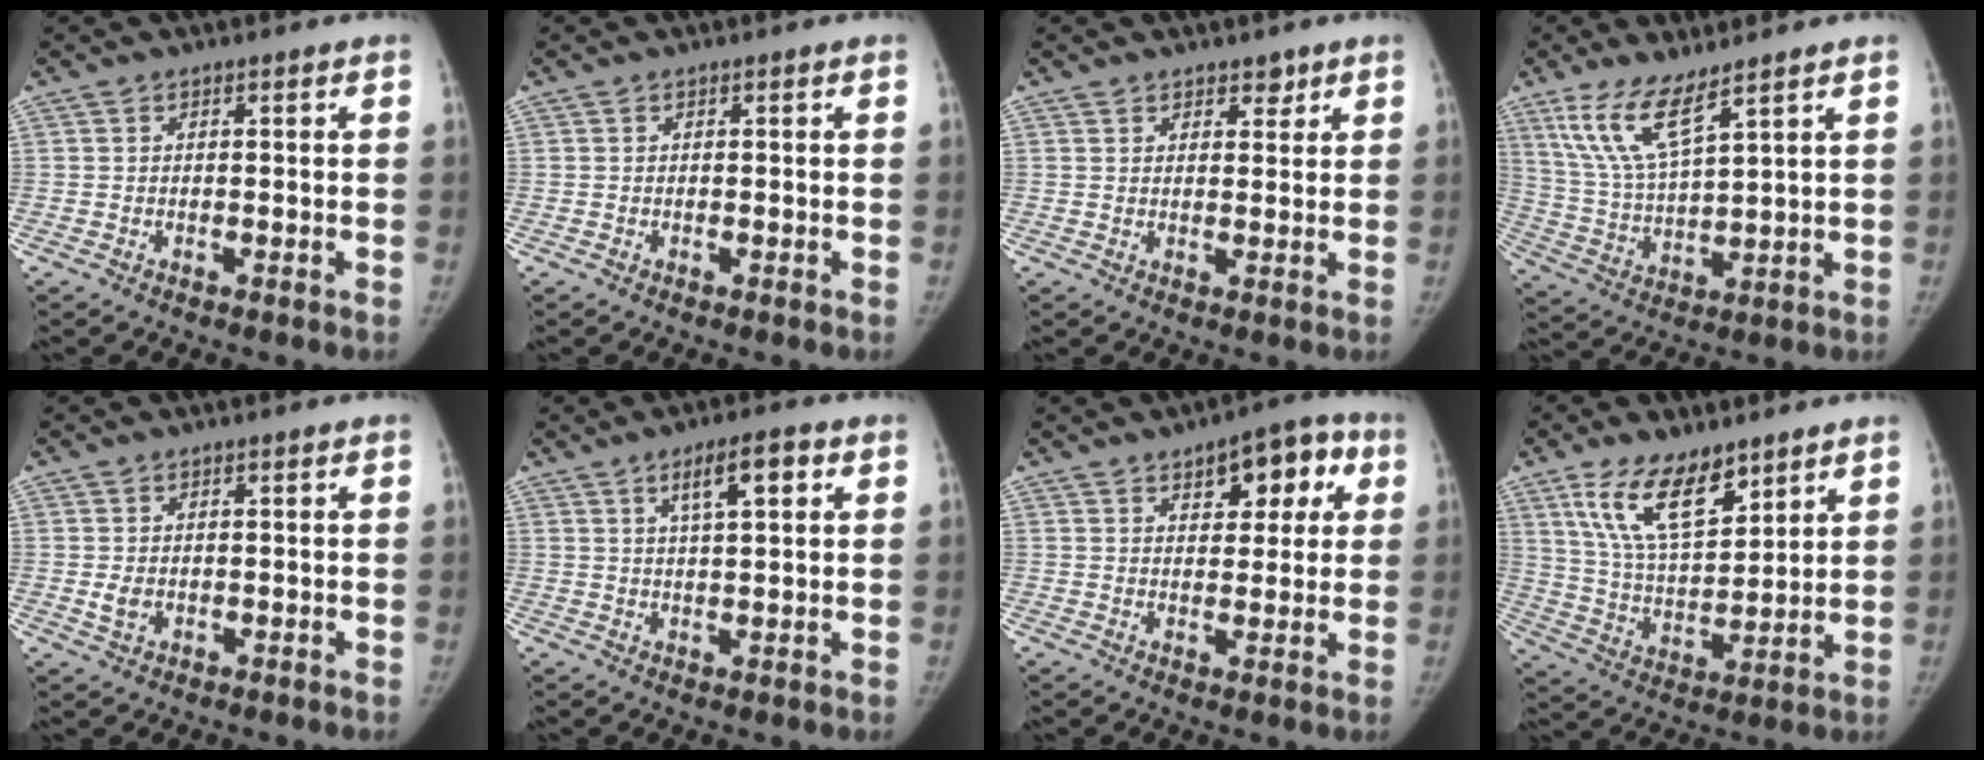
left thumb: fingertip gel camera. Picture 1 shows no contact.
{"total": 0.0}
{"total": 2.4, "force": [1.7, 1.5, 0.5], "torque": [0.018, -0.009, 0.021]}
{"total": 10.1, "force": [6.7, 2.4, 7.2], "torque": [-0.142, -0.034, 0.148]}
{"total": 2.2, "force": [-0.1, 1.8, 1.3], "torque": [-0.018, -0.002, 0.003]}
{"total": 6.5, "force": [2.8, 2.0, 5.6], "torque": [-0.082, -0.001, 0.046]}
{"total": 10.0, "force": [4.3, 5.4, 7.2], "torque": [-0.050, 0.003, 0.052]}
{"total": 14.0, "force": [8.7, 6.3, 8.9], "torque": [-0.130, -0.045, 0.171]}